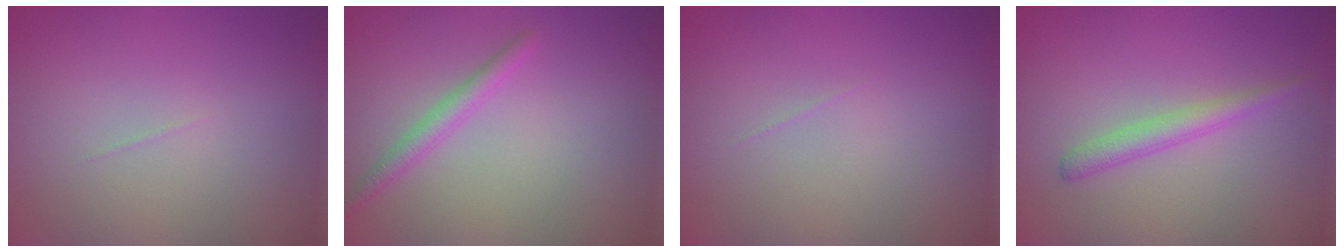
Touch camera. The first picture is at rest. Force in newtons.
{"total": 1.8, "press": 1.8, "slide": 0.0}
{"total": 0.0}
{"total": 1.8, "press": 1.8, "slide": 0.0}